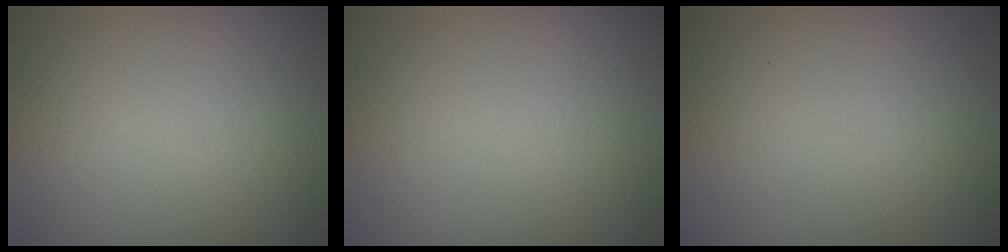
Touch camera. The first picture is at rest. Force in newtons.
{"total": 0.0}
{"total": 0.0}